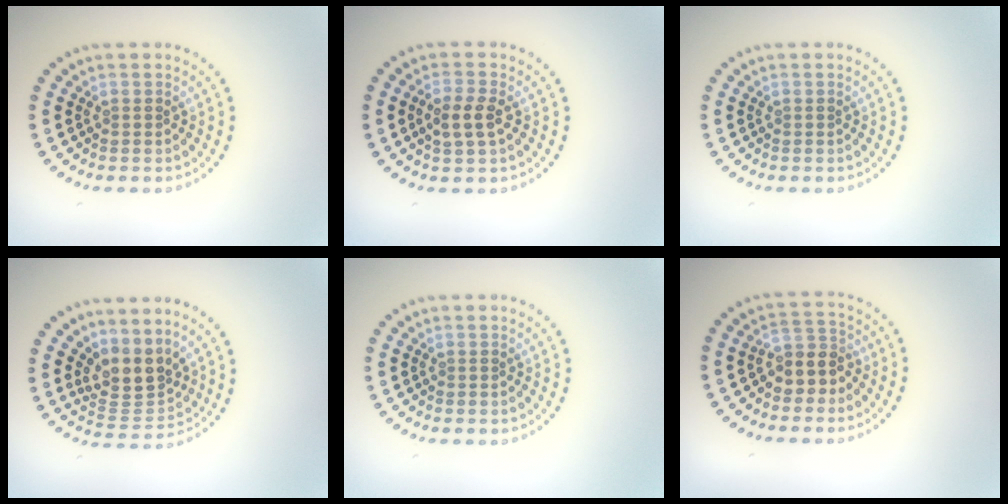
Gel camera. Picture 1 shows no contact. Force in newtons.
{"total": 2.5, "press": 2.5, "slide": 0.6}
{"total": 0.0}
{"total": 3.7, "press": 2.6, "slide": 2.6}
{"total": 0.0}
{"total": 3.1, "press": 2.6, "slide": 1.6}